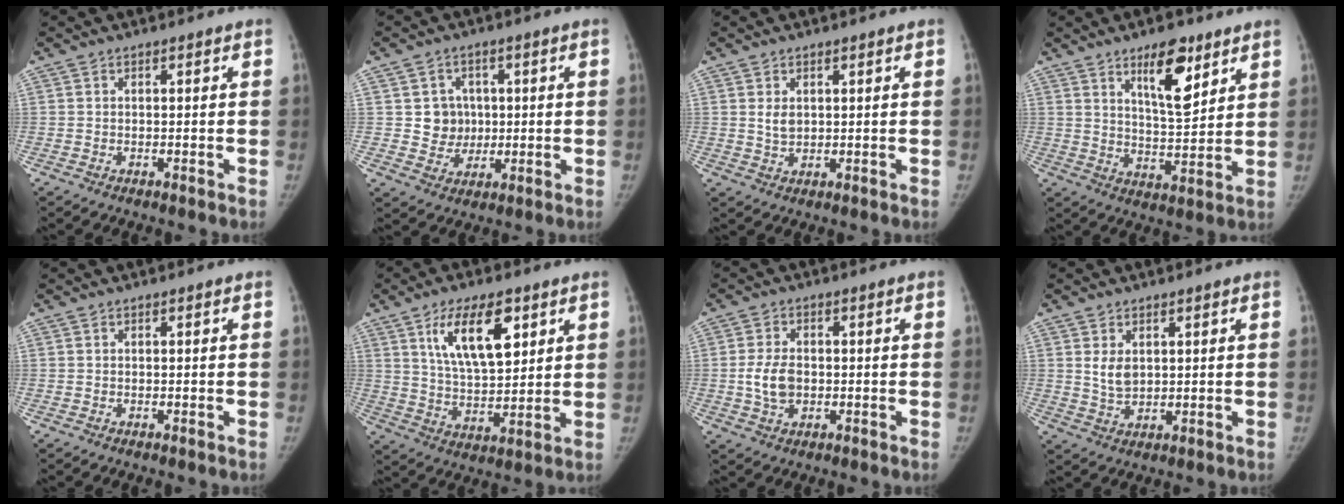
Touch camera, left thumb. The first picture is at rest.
{"total": 6.2, "force": [0.8, 5.9, 1.8], "torque": [0.006, 0.001, 0.016]}
{"total": 2.6, "force": [0.9, 1.7, 1.8], "torque": [-0.025, -0.007, 0.021]}
{"total": 10.7, "force": [6.3, 3.9, 7.7], "torque": [-0.101, -0.044, 0.107]}
{"total": 0.0}
{"total": 13.6, "force": [6.1, 5.9, 10.6], "torque": [-0.157, -0.027, 0.115]}
{"total": 5.6, "force": [-0.4, 3.8, 4.1], "torque": [-0.076, 0.003, -0.006]}
{"total": 4.0, "force": [1.3, 2.5, 2.8], "torque": [-0.041, -0.014, 0.034]}